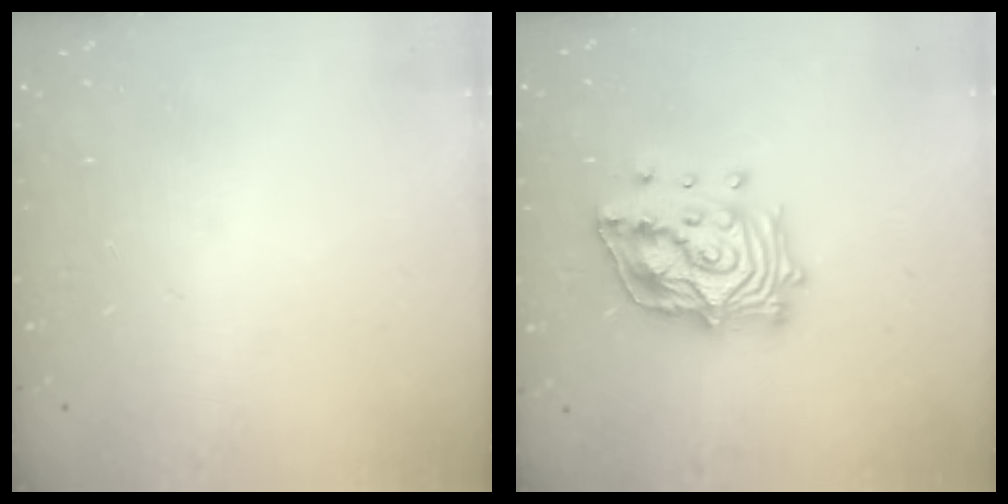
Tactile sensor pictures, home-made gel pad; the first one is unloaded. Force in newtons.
{"total": 17.1, "press": 16.9, "slide": 2.5}